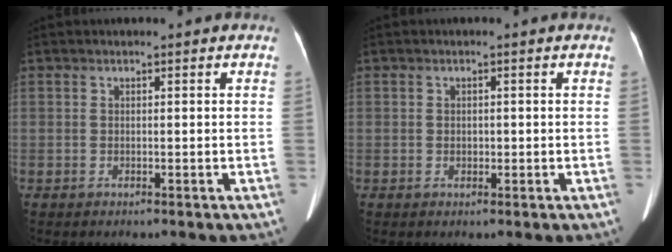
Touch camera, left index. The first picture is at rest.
{"total": 1.0, "force": [-0.2, 0.8, 0.6], "torque": [-0.013, 0.001, 0.001]}